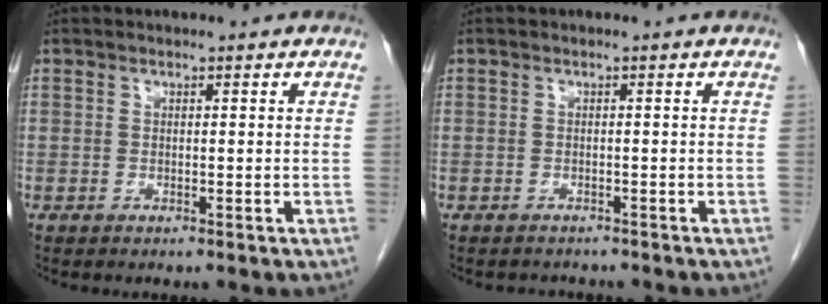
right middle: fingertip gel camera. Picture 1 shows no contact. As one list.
[{"total": 2.1, "force": [-1.9, 0.9, -0.2], "torque": [-0.003, -0.002, -0.030]}]